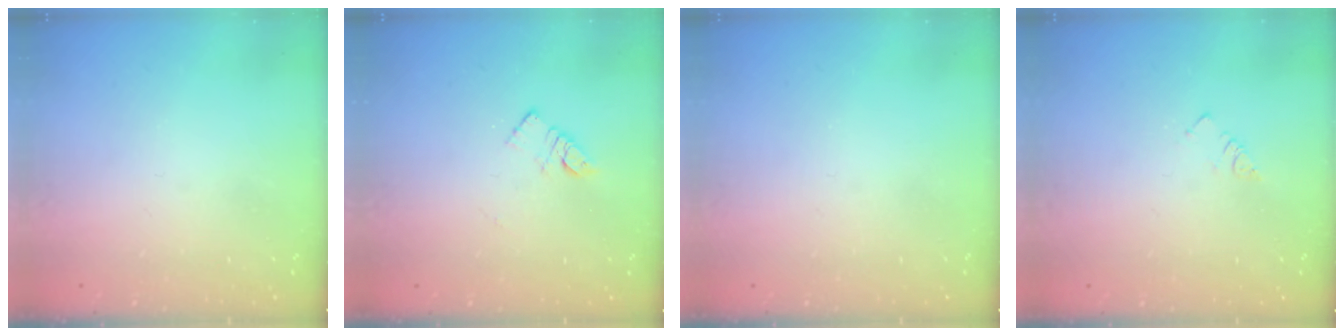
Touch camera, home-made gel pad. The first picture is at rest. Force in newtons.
{"total": 4.1, "press": 4.1, "slide": 0.4}
{"total": 0.0}
{"total": 2.9, "press": 2.9, "slide": 0.4}